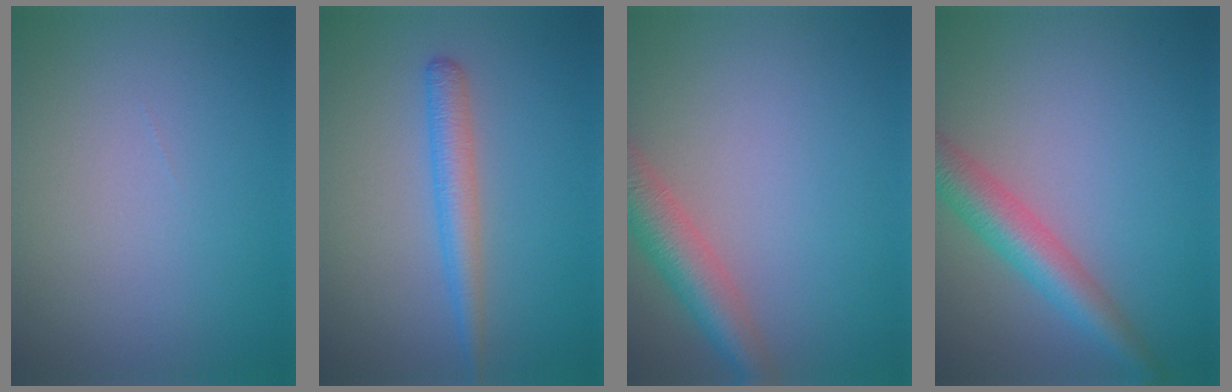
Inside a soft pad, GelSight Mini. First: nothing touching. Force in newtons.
{"total": 2.6, "press": 2.6, "slide": 0.1}
{"total": 4.3, "press": 4.3, "slide": 0.4}
{"total": 4.6, "press": 4.6, "slide": 0.1}